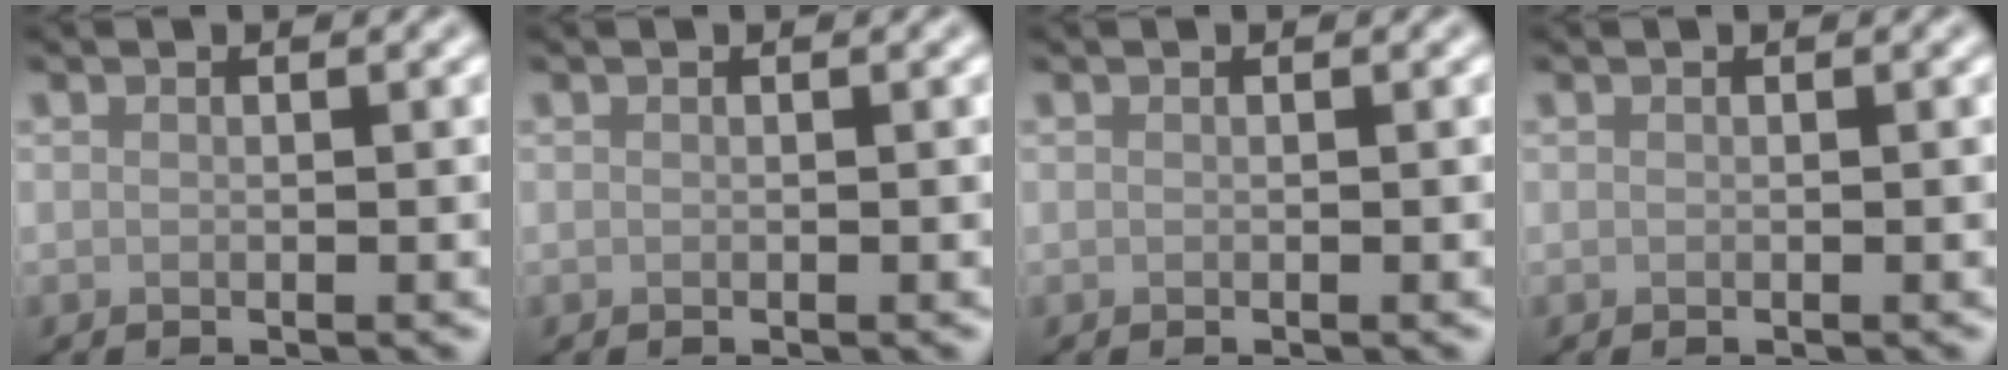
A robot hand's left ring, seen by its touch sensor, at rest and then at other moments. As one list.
[{"total": 0.0}, {"total": 0.0}, {"total": 0.0}]